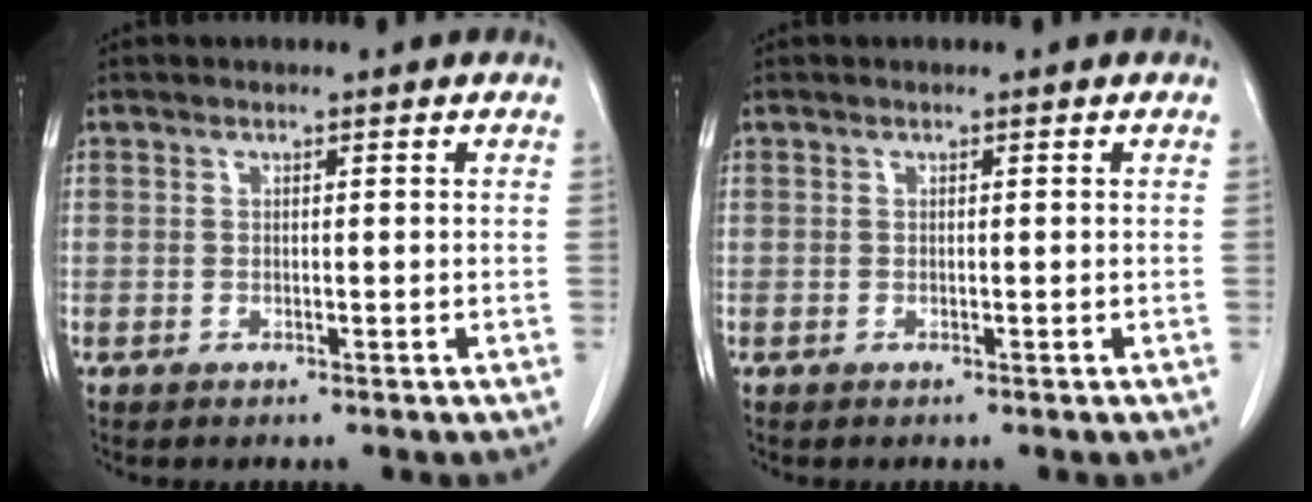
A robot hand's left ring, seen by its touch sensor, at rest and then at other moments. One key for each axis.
{"total": 0.0}